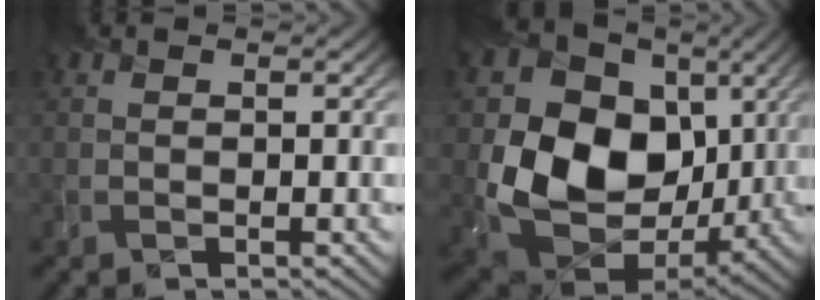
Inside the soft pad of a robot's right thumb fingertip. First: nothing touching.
{"total": 15.4, "force": [2.1, 12.3, 9.0], "torque": [-0.183, -0.012, 0.044]}